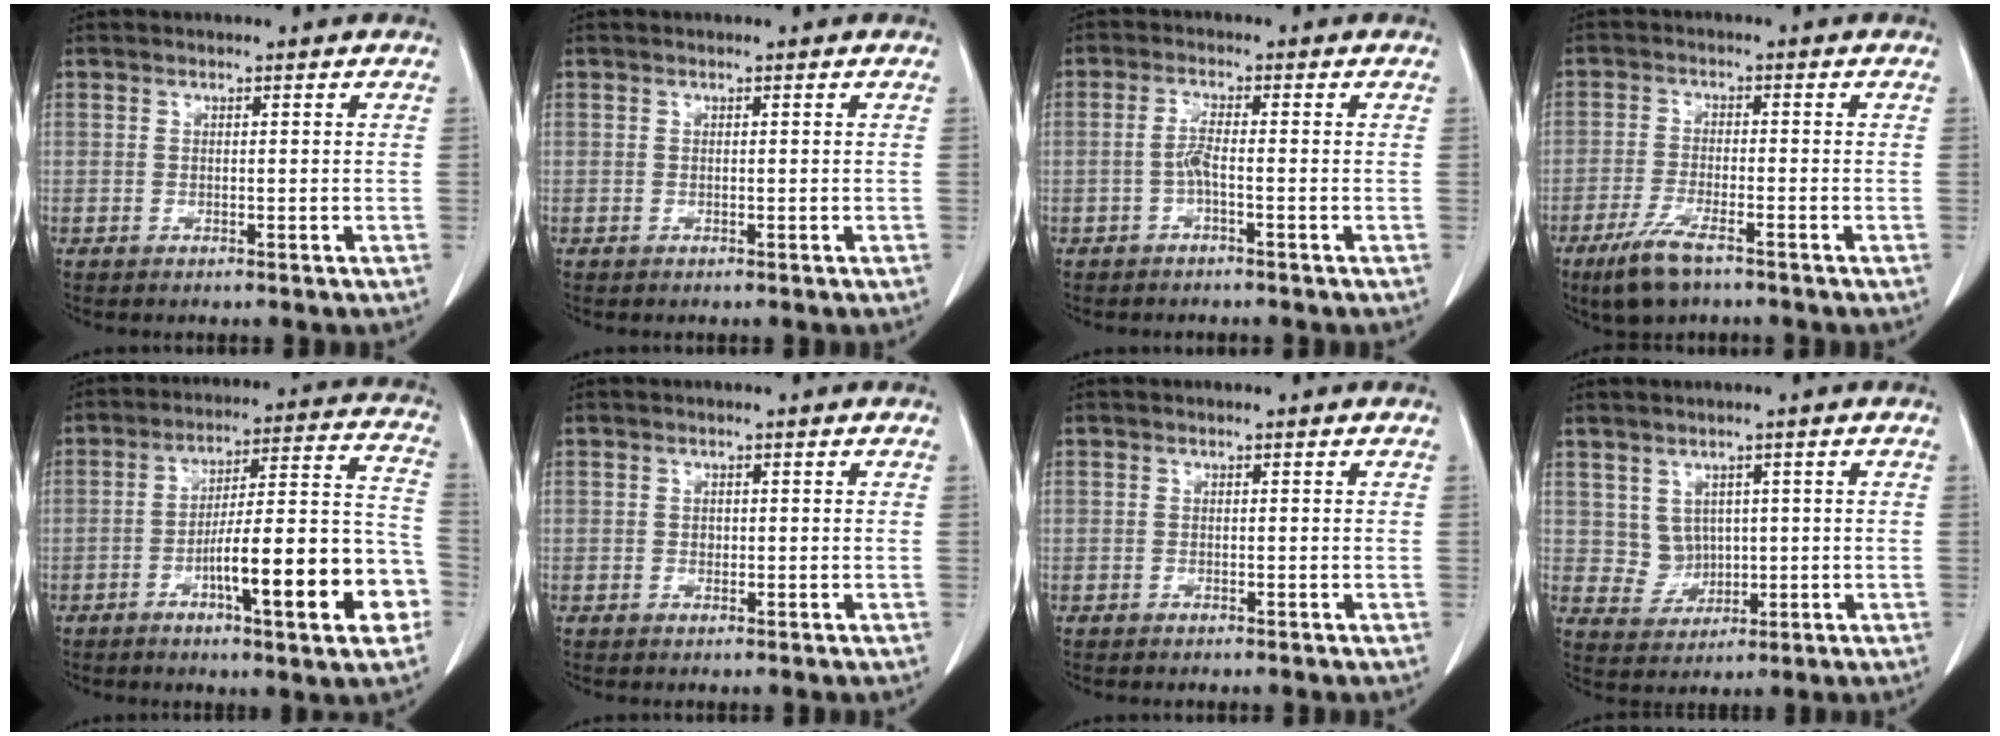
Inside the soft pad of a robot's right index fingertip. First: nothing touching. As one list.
[{"total": 0.0}, {"total": 2.5, "force": [-0.9, 0.0, 2.3], "torque": [-0.046, 0.002, -0.020]}, {"total": 6.3, "force": [-4.3, 1.3, 4.5], "torque": [-0.096, -0.013, -0.074]}, {"total": 17.7, "force": [-6.6, 2.2, 16.3], "torque": [-0.210, 0.022, -0.092]}, {"total": 0.7, "force": [0.0, 0.6, 0.3], "torque": [-0.003, 0.002, -0.001]}, {"total": 0.0}, {"total": 3.9, "force": [1.0, 3.6, 1.0], "torque": [-0.019, 0.005, 0.028]}]